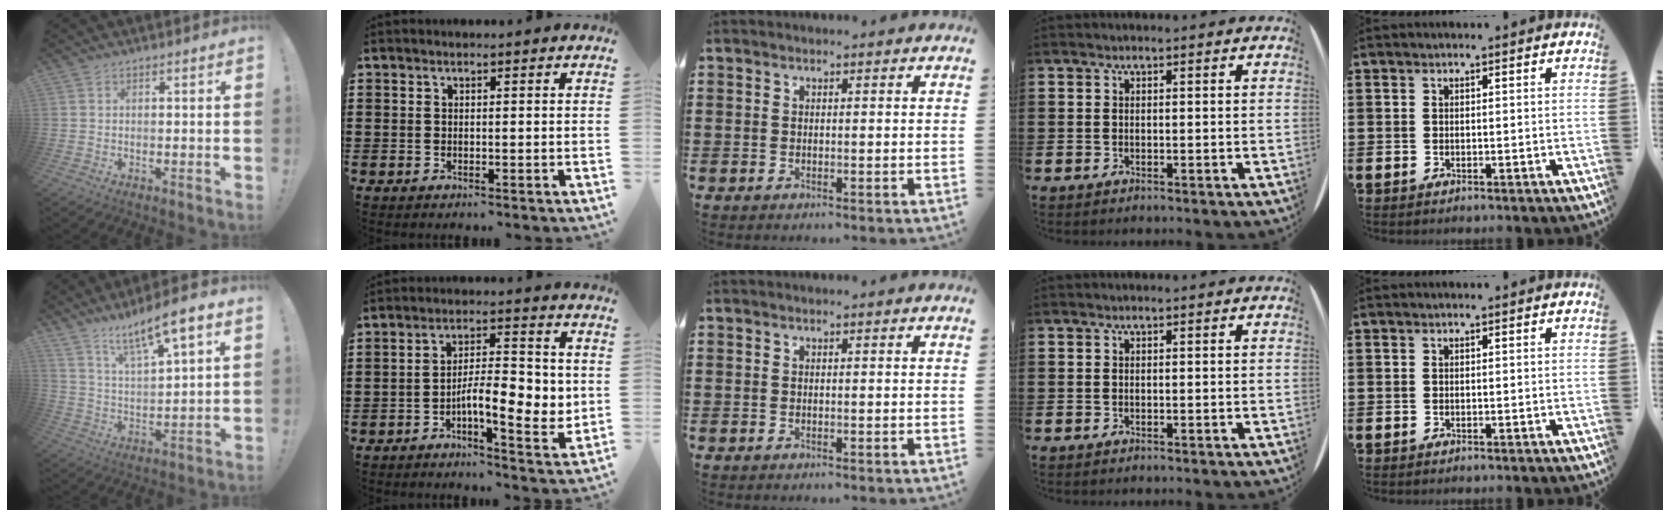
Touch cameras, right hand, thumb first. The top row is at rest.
{"thumb": {"total": 10.9, "force": [8.7, 1.4, 6.5], "torque": [-0.122, -0.060, 0.144]}, "index": {"total": 8.9, "force": [-1.8, 3.2, 8.1], "torque": [-0.122, 0.003, -0.031]}}